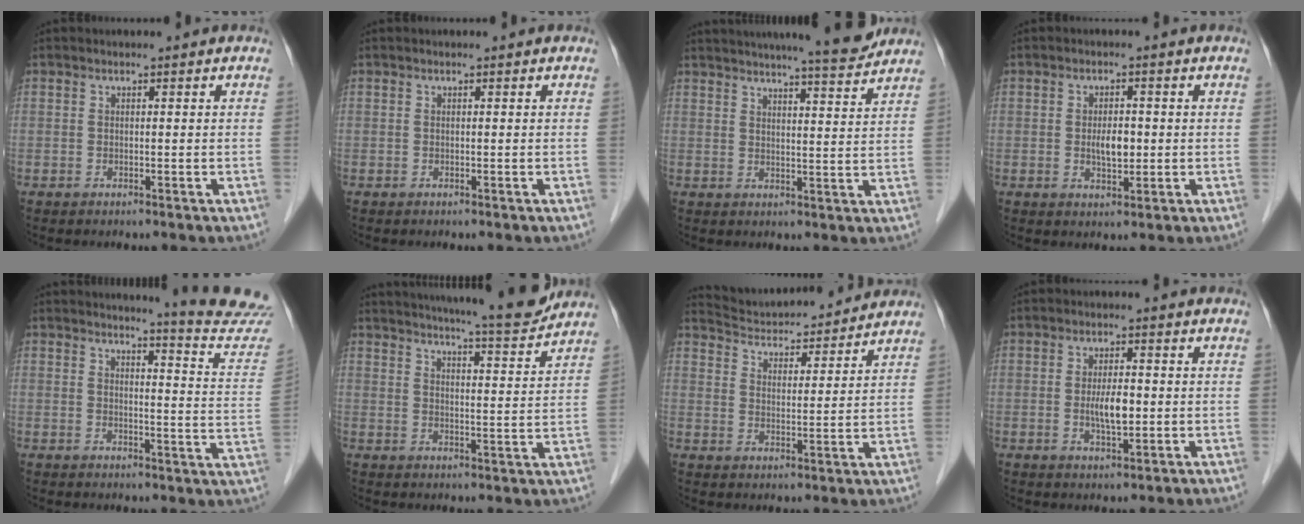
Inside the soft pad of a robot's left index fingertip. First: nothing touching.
{"total": 0.0}
{"total": 12.1, "force": [11.0, -0.1, 5.1], "torque": [-0.081, -0.002, 0.141]}
{"total": 3.4, "force": [-0.2, 1.6, 3.0], "torque": [-0.053, -0.002, 0.000]}
{"total": 12.8, "force": [12.7, -1.5, 1.4], "torque": [-0.013, -0.110, 0.126]}
{"total": 13.8, "force": [12.7, 0.0, 5.4], "torque": [-0.087, -0.016, 0.167]}
{"total": 14.3, "force": [13.7, 2.0, 3.5], "torque": [-0.058, 0.015, 0.207]}
{"total": 4.2, "force": [-0.4, 1.2, 4.0], "torque": [-0.077, -0.004, -0.005]}